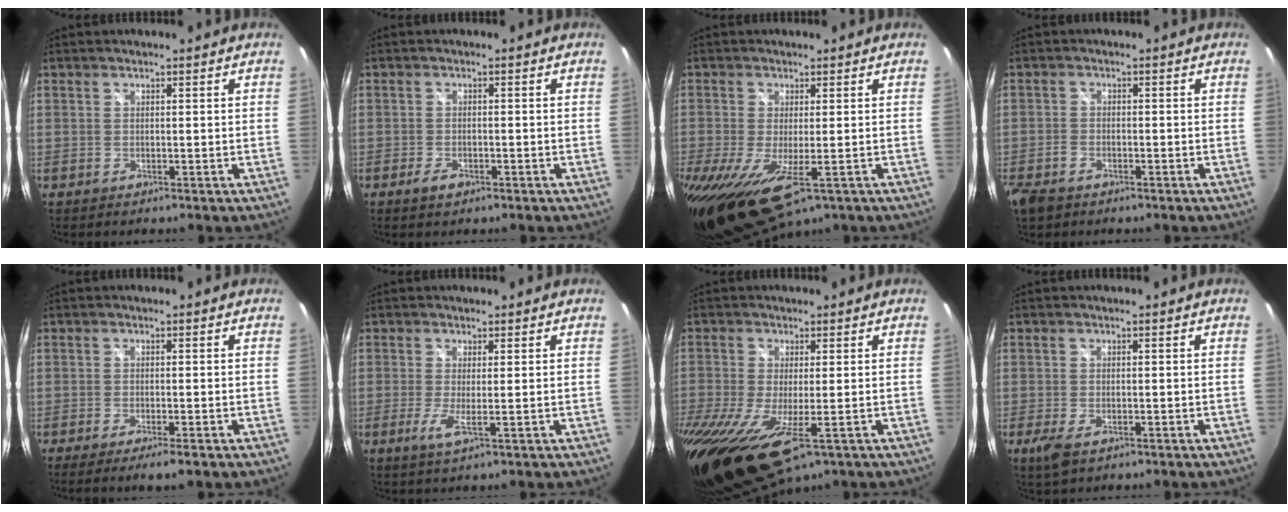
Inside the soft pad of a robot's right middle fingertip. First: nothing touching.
{"total": 2.6, "force": [-1.6, 1.2, 1.6], "torque": [-0.036, -0.005, -0.031]}
{"total": 14.4, "force": [-5.8, 5.7, 11.9], "torque": [-0.251, -0.068, -0.089]}
{"total": 5.1, "force": [-3.5, 2.9, 2.3], "torque": [-0.068, -0.008, -0.068]}
{"total": 4.6, "force": [-3.3, 0.2, 3.2], "torque": [-0.069, -0.019, -0.053]}
{"total": 3.1, "force": [-0.6, -0.1, 3.1], "torque": [-0.066, -0.011, -0.013]}
{"total": 19.4, "force": [-7.4, 8.4, 15.9], "torque": [-0.352, -0.080, -0.119]}
{"total": 3.6, "force": [-2.0, 1.7, 2.5], "torque": [-0.058, -0.012, -0.036]}